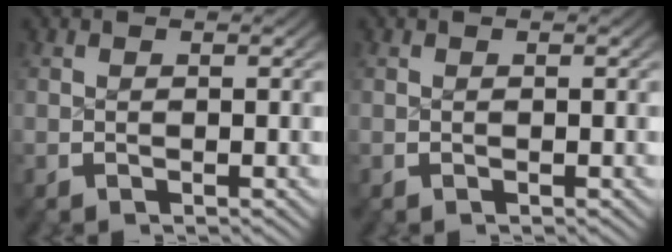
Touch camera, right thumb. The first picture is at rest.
{"total": 0.0}